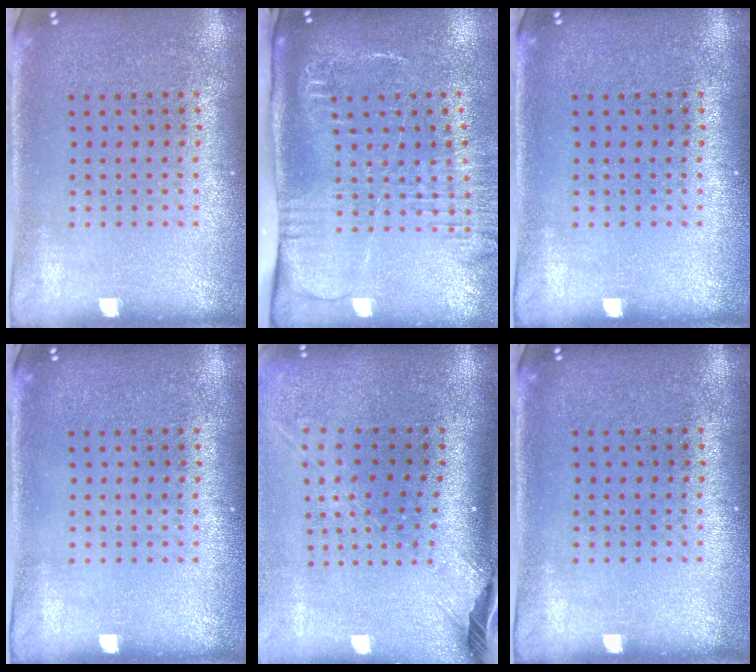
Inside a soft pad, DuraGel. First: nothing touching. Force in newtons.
{"total": 2.7, "press": 2.1, "slide": 1.7}
{"total": 0.0}
{"total": 0.0}
{"total": 2.6, "press": 1.8, "slide": 1.8}
{"total": 0.0}